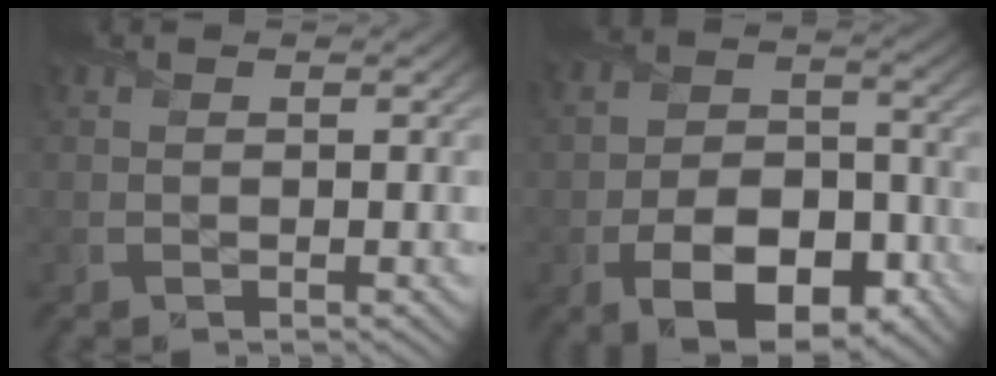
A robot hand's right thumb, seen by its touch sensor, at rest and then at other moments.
{"total": 11.7, "force": [-5.0, 7.1, 7.8], "torque": [-0.153, -0.023, -0.077]}